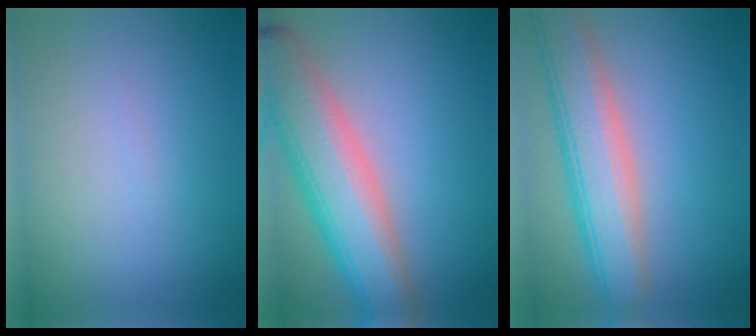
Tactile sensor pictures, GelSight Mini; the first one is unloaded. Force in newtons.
{"total": 8.7, "press": 8.7, "slide": 0.5}
{"total": 6.9, "press": 6.9, "slide": 0.5}